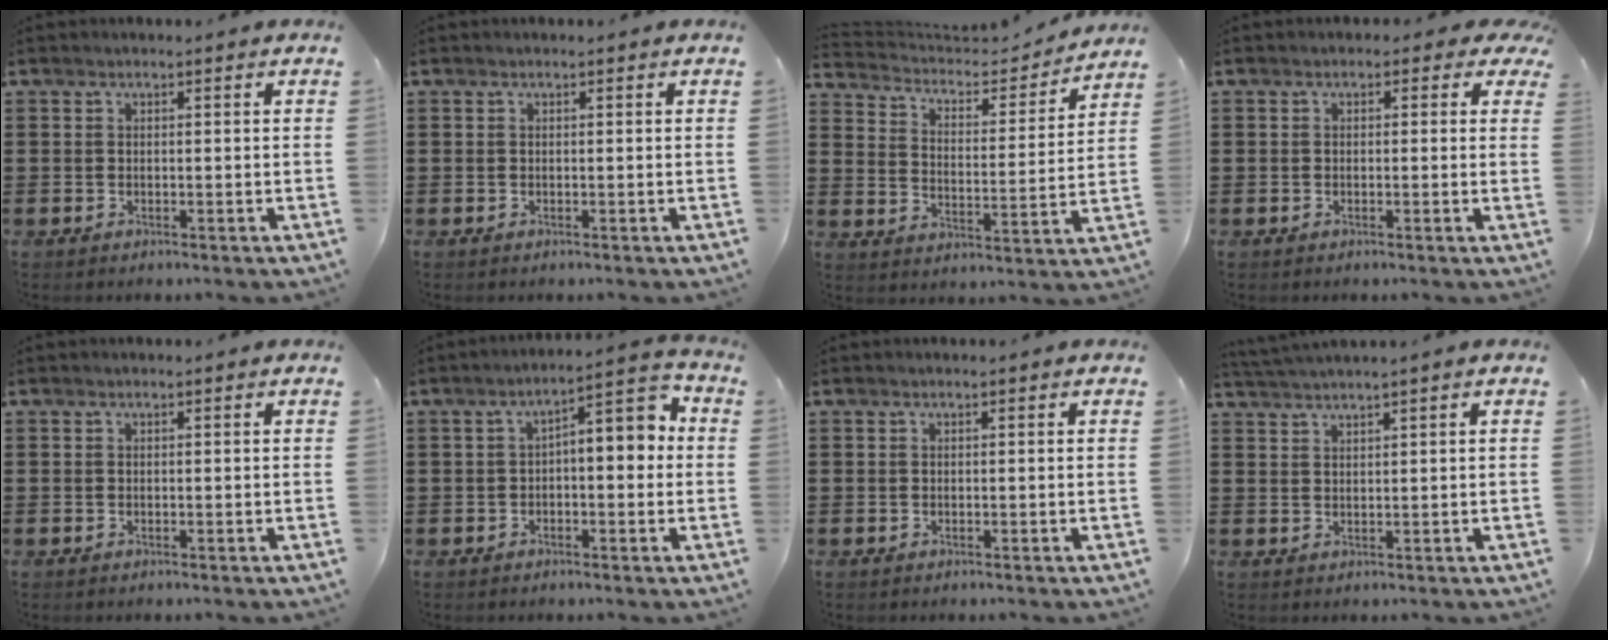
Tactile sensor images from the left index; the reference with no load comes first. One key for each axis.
{"total": 0.0}
{"total": 4.3, "fx": 4.0, "fy": 1.1, "fz": 0.9, "tx": -0.044, "ty": -0.029, "tz": 0.062}
{"total": 1.4, "fx": 0.2, "fy": 1.3, "fz": 0.5, "tx": -0.008, "ty": 0.006, "tz": -0.001}
{"total": 0.0}
{"total": 4.5, "fx": -0.3, "fy": 2.1, "fz": 3.9, "tx": -0.064, "ty": -0.008, "tz": -0.020}
{"total": 0.0}
{"total": 1.6, "fx": 1.5, "fy": -0.5, "fz": 0.2, "tx": -0.007, "ty": 0.000, "tz": 0.031}